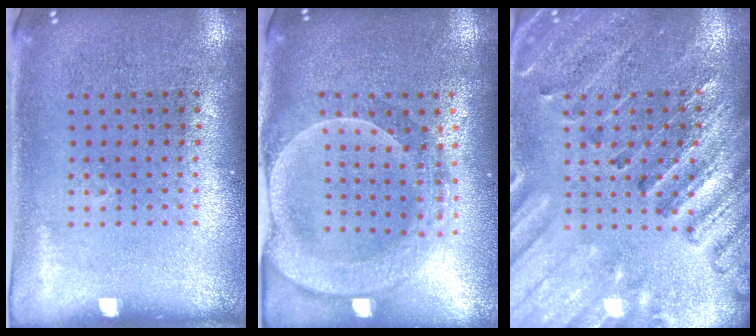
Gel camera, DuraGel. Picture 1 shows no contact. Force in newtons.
{"total": 2.2, "press": 2.1, "slide": 0.8}
{"total": 2.5, "press": 2.5, "slide": 0.4}